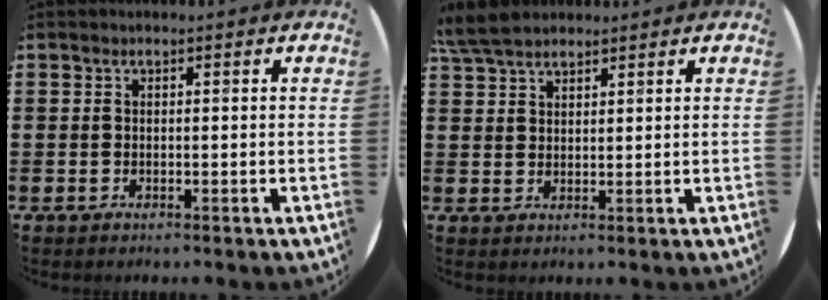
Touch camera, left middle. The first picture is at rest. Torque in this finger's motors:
{"motor_torque": [0.71, -0.64, 0.08, 0.03]}